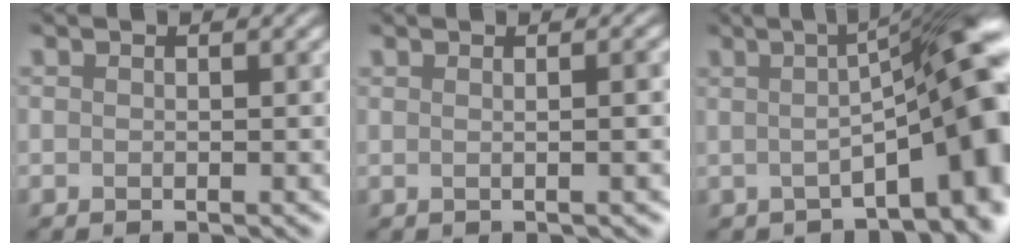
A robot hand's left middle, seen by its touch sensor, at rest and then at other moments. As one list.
[{"total": 3.6, "force": [1.0, 1.8, 2.9], "torque": [0.009, 0.016, -0.017]}, {"total": 10.1, "force": [-0.6, 2.1, 9.8], "torque": [-0.116, 0.011, -0.010]}]